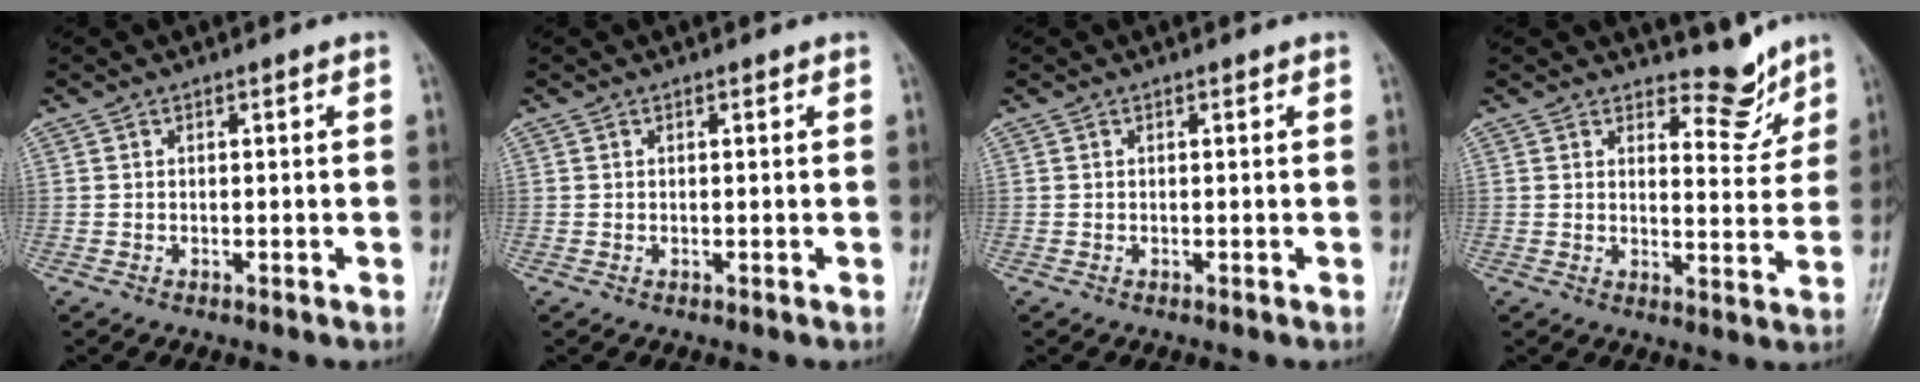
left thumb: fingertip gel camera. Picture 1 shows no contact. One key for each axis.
{"total": 0.0}
{"total": 0.0}
{"total": 6.5, "fx": 5.5, "fy": 2.7, "fz": 2.0, "tx": -0.001, "ty": -0.051, "tz": 0.080}